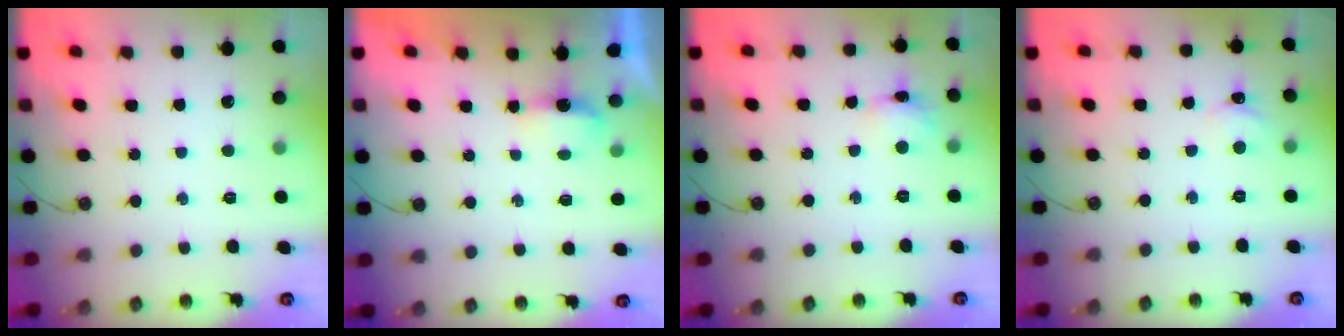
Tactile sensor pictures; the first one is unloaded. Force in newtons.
{"total": 3.3, "press": 3.2, "slide": 0.6}
{"total": 5.4, "press": 5.4, "slide": 0.4}
{"total": 2.4, "press": 2.4, "slide": 0.3}